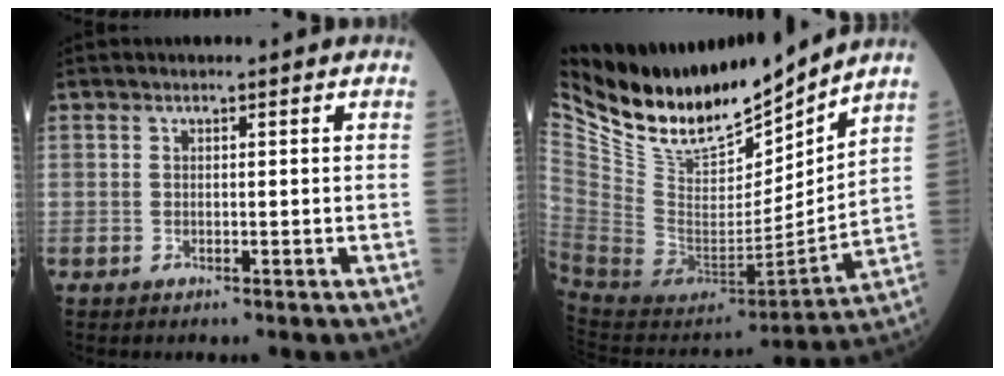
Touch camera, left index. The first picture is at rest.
{"total": 19.8, "force": [17.5, 5.0, 7.8], "torque": [-0.151, -0.034, 0.316]}